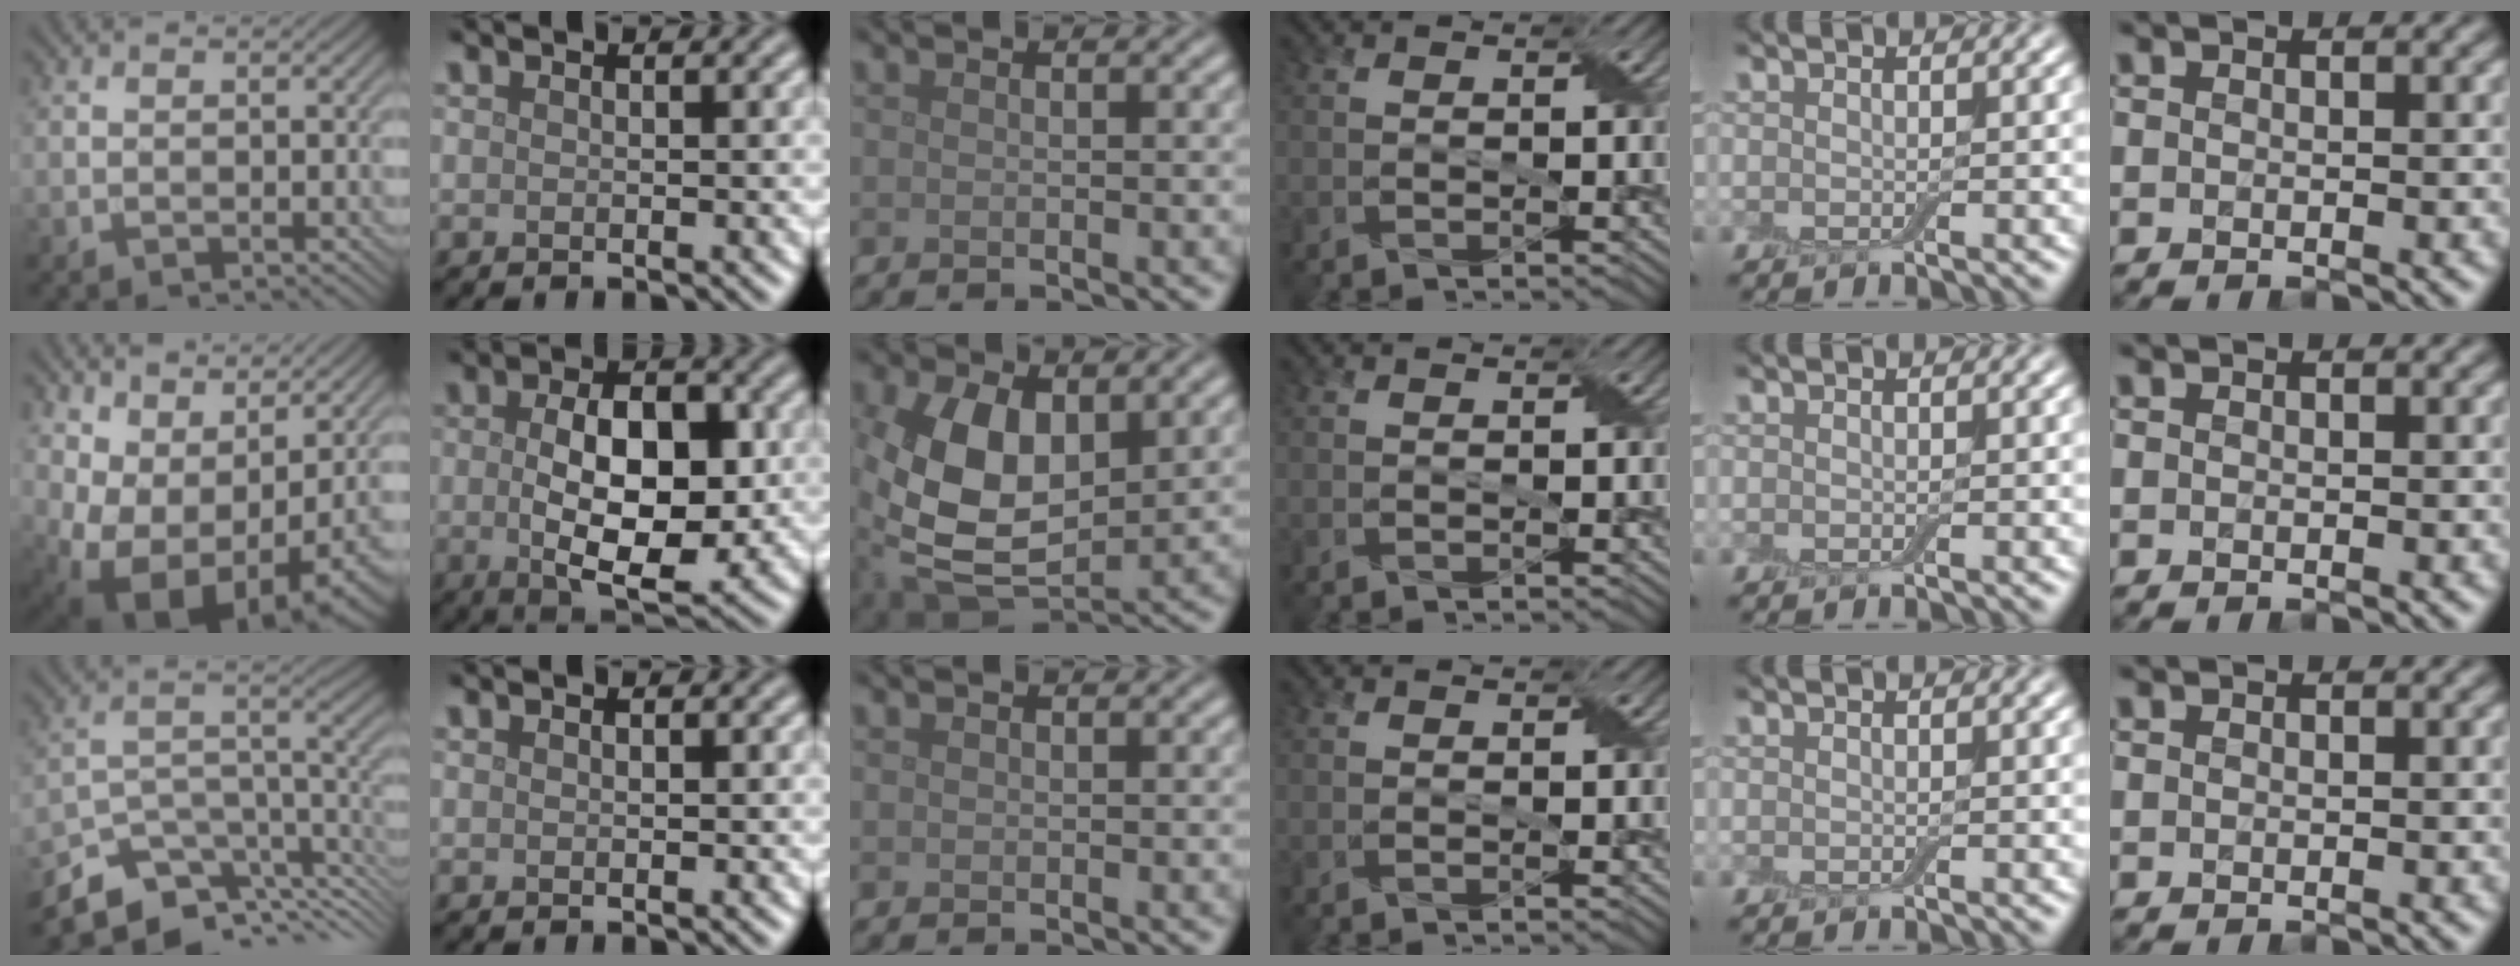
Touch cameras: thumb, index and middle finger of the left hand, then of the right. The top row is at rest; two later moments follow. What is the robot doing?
{"motion": "peel", "object": "aluminum foil"}